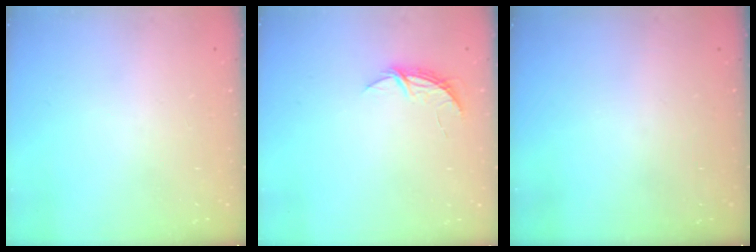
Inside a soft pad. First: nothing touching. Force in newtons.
{"total": 5.0, "press": 5.0, "slide": 0.4}
{"total": 0.0}